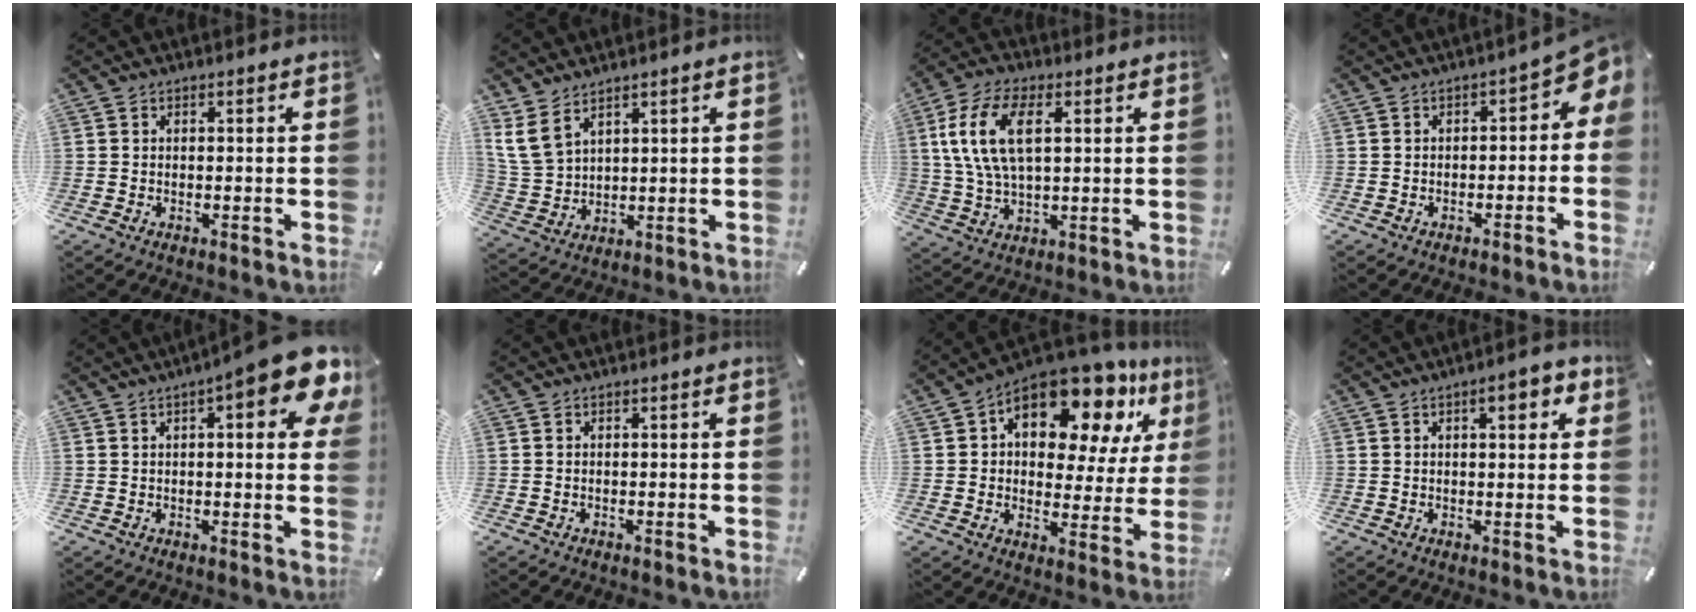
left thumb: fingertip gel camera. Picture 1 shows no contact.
{"total": 7.4, "force": [5.1, 4.0, 3.6], "torque": [-0.098, -0.019, 0.096]}
{"total": 12.9, "force": [3.8, 6.4, 10.6], "torque": [-0.237, 0.003, 0.065]}
{"total": 5.1, "force": [0.3, 3.2, 4.0], "torque": [-0.055, -0.007, -0.003]}
{"total": 13.4, "force": [6.4, 3.5, 11.2], "torque": [-0.144, -0.034, 0.099]}
{"total": 0.0}
{"total": 17.4, "force": [10.3, 9.0, 10.8], "torque": [-0.164, -0.068, 0.173]}
{"total": 5.3, "force": [2.4, 2.0, 4.3], "torque": [-0.057, -0.004, 0.033]}